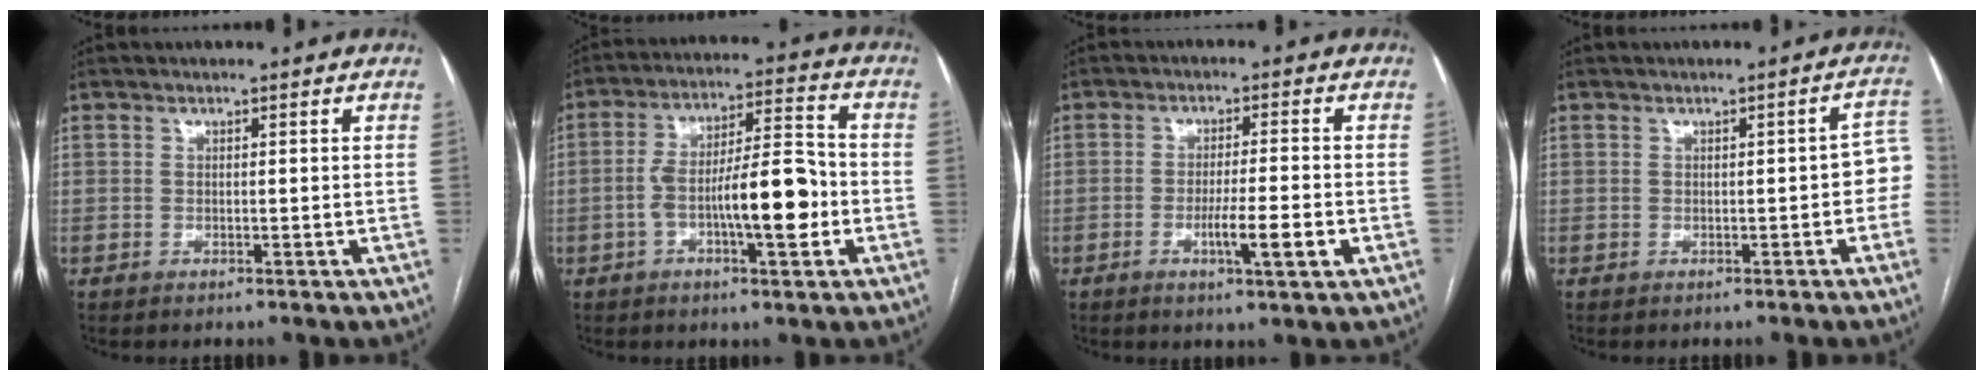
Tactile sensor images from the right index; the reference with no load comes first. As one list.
[{"total": 12.5, "force": [-3.1, 2.4, 11.8], "torque": [-0.201, 0.021, -0.048]}, {"total": 6.2, "force": [-2.2, 0.1, 5.8], "torque": [-0.096, -0.008, -0.034]}, {"total": 4.0, "force": [-0.6, 1.4, 3.7], "torque": [-0.028, 0.017, -0.008]}]